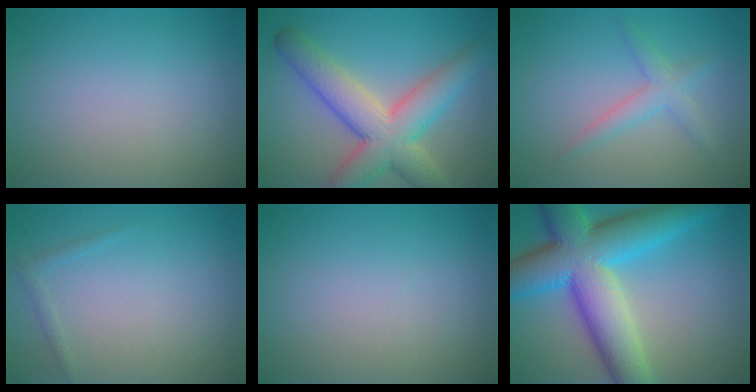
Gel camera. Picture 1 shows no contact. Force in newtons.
{"total": 8.1, "press": 8.1, "slide": 0.6}
{"total": 2.2, "press": 2.2, "slide": 0.1}
{"total": 0.8, "press": 0.8, "slide": 0.1}
{"total": 0.0}
{"total": 12.7, "press": 12.7, "slide": 0.4}